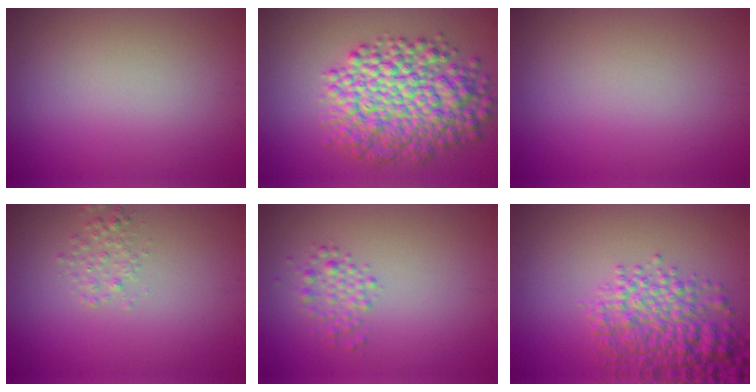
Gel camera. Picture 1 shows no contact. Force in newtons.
{"total": 9.5, "press": 9.5, "slide": 0.2}
{"total": 0.0}
{"total": 1.4, "press": 1.4, "slide": 0.1}
{"total": 1.9, "press": 1.9, "slide": 0.0}
{"total": 6.2, "press": 6.2, "slide": 0.2}